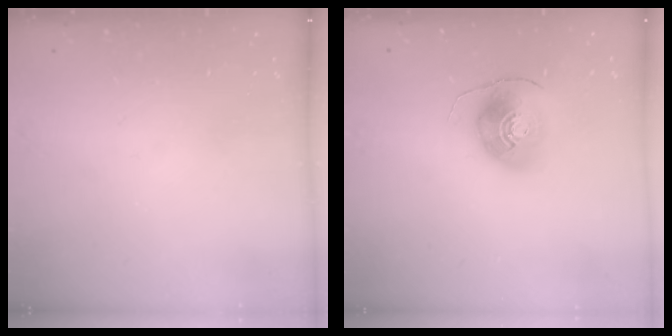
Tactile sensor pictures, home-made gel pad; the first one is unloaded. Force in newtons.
{"total": 10.0, "press": 9.9, "slide": 1.4}